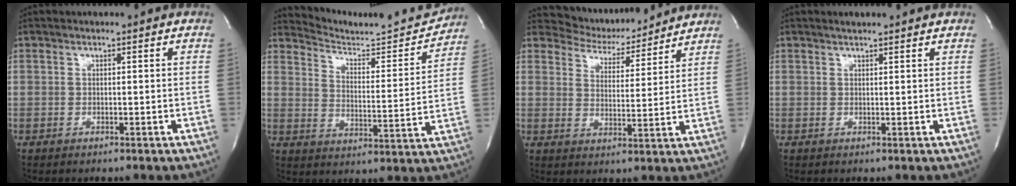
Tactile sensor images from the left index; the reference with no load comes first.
{"total": 13.9, "force": [13.9, 0.3, 1.2], "torque": [-0.022, -0.047, 0.193]}
{"total": 9.0, "force": [8.8, 1.6, 0.4], "torque": [-0.013, 0.000, 0.130]}
{"total": 2.2, "force": [2.0, 0.1, 1.0], "torque": [-0.016, 0.014, 0.032]}